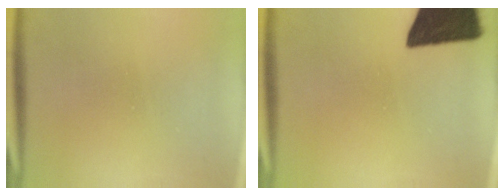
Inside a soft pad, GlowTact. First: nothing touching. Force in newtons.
{"total": 18.0}